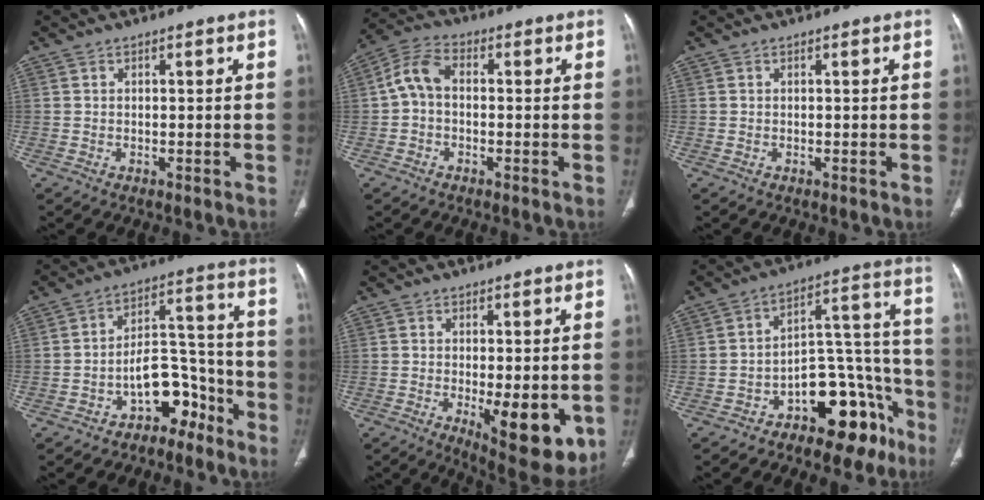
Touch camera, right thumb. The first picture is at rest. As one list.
[{"total": 6.4, "force": [-0.2, 4.3, 4.7], "torque": [-0.087, 0.021, -0.015]}, {"total": 0.0}, {"total": 9.8, "force": [-6.2, 5.8, 4.8], "torque": [-0.040, 0.098, -0.102]}, {"total": 12.2, "force": [-2.7, 4.5, 11.0], "torque": [-0.137, -0.025, -0.024]}, {"total": 17.1, "force": [-10.4, 8.5, 10.7], "torque": [-0.077, 0.129, -0.152]}]